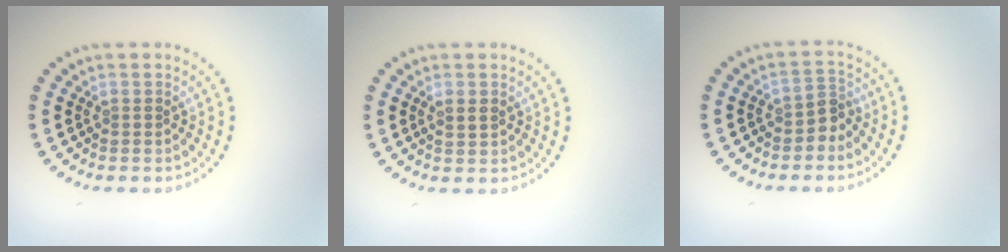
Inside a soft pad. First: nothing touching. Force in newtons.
{"total": 0.8, "press": 0.8, "slide": 0.1}
{"total": 2.1, "press": 1.6, "slide": 1.3}